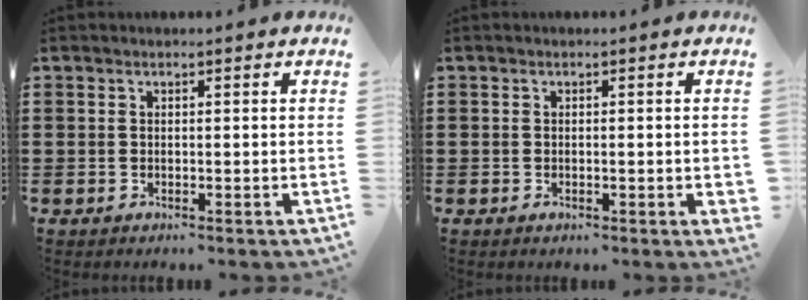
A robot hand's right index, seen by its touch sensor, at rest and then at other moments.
{"total": 1.0, "force": [-0.2, 0.1, 1.0], "torque": [-0.016, -0.002, -0.004]}